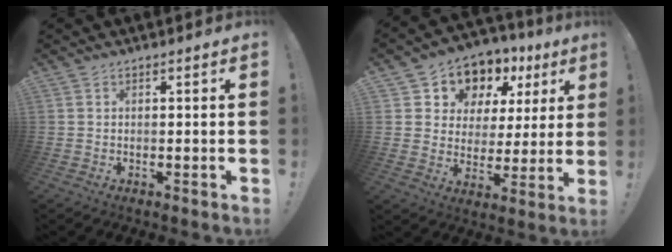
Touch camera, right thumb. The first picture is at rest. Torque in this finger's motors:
{"motor_torque": [0.62, 0.69, 0.49, 0.43, 0.01]}